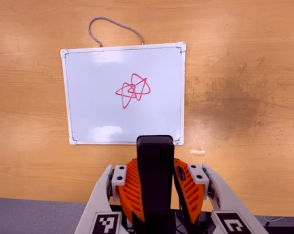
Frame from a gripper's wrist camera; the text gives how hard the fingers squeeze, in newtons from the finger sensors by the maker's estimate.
{"total": 4.7, "left": 3.4, "right": 6.1}